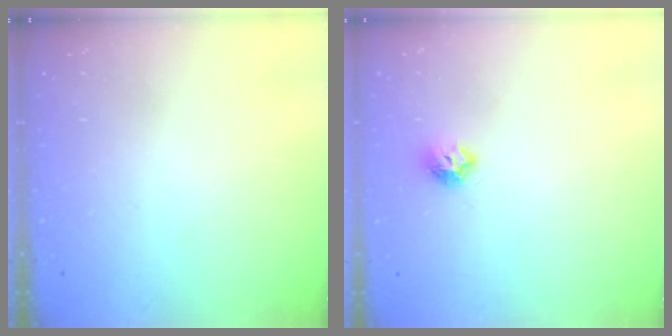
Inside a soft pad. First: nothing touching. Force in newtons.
{"total": 7.1, "press": 7.1, "slide": 0.8}